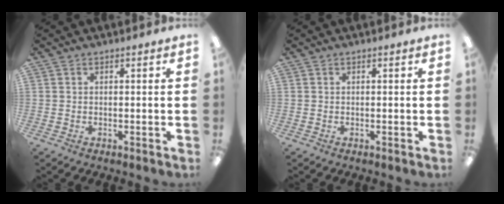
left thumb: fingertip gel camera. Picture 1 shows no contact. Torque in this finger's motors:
{"motor_torque": [0.00, 0.00, 0.04, -0.03, 0.00]}